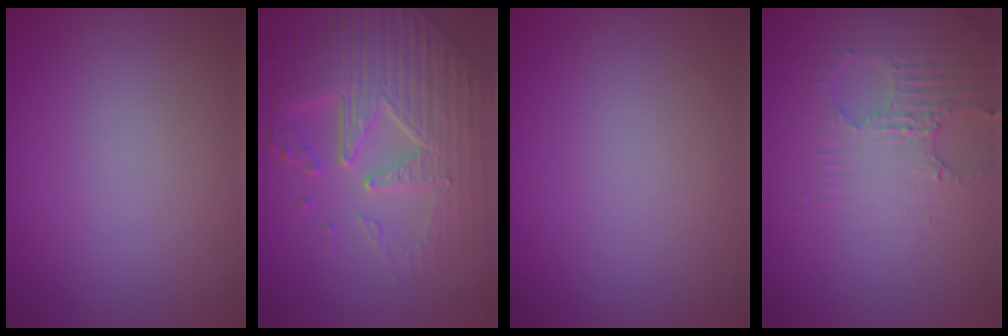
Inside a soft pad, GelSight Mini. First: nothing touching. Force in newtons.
{"total": 8.2, "press": 5.9, "slide": 5.6}
{"total": 0.0}
{"total": 3.5, "press": 3.4, "slide": 1.1}